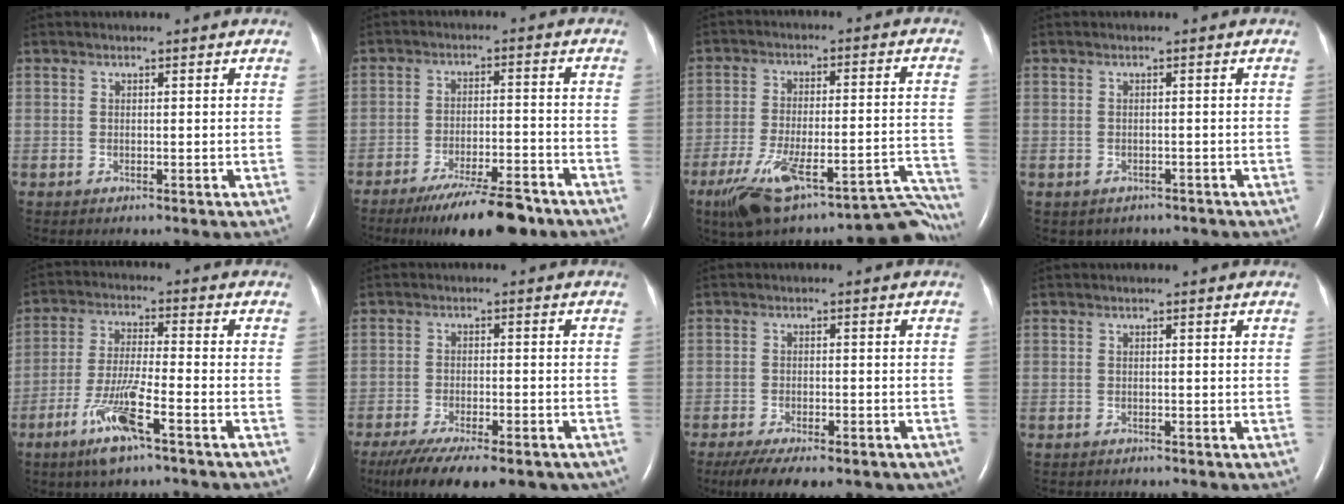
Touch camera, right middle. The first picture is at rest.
{"total": 12.2, "force": [-9.6, 2.0, 7.3], "torque": [-0.113, -0.017, -0.151]}
{"total": 18.7, "force": [-15.0, 3.7, 10.5], "torque": [-0.096, 0.037, -0.226]}
{"total": 4.5, "force": [-3.6, 2.6, 0.7], "torque": [-0.002, 0.016, -0.039]}
{"total": 9.3, "force": [-5.3, 0.4, 7.7], "torque": [-0.161, -0.013, -0.099]}
{"total": 19.8, "force": [-15.1, 5.9, 11.4], "torque": [-0.179, -0.022, -0.204]}
{"total": 15.1, "force": [-11.2, 5.4, 8.6], "torque": [-0.147, -0.015, -0.149]}
{"total": 2.3, "force": [-2.1, 0.7, 0.7], "torque": [-0.016, -0.005, -0.022]}